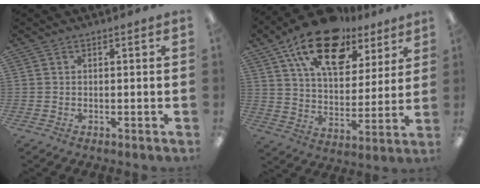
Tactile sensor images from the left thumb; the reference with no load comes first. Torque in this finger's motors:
{"motor_torque": [0.66, 0.74, 1.60, -1.16, 0.44]}